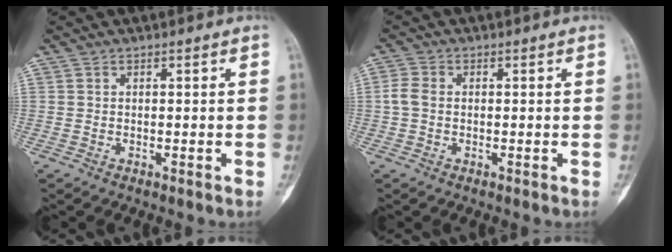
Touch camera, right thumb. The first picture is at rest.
{"total": 2.8, "force": [-0.2, 2.0, 2.0], "torque": [-0.043, 0.004, -0.010]}